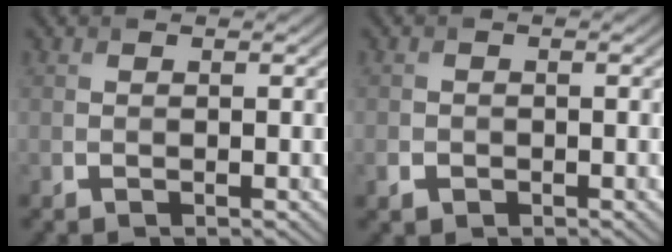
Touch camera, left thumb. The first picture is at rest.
{"total": 1.6, "force": [-0.8, 1.4, 0.2], "torque": [-0.005, -0.004, -0.020]}